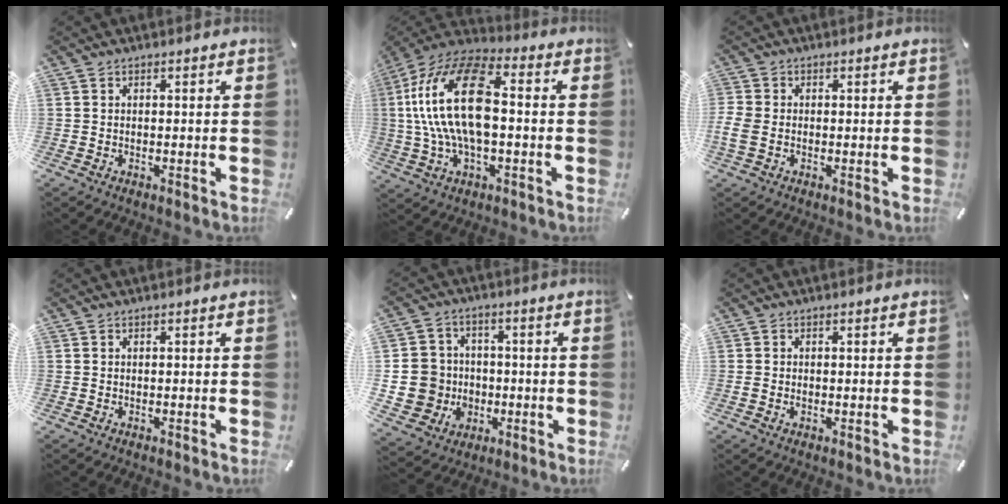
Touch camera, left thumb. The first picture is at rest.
{"total": 21.3, "force": [1.0, 11.0, 18.2], "torque": [-0.383, 0.003, 0.015]}
{"total": 3.2, "force": [-0.4, 2.3, 2.2], "torque": [-0.053, 0.001, -0.009]}
{"total": 0.0}
{"total": 11.6, "force": [-1.8, 11.0, 3.1], "torque": [-0.076, 0.020, -0.024]}
{"total": 0.9, "force": [-0.1, 0.6, 0.7], "torque": [-0.014, 0.000, -0.003]}